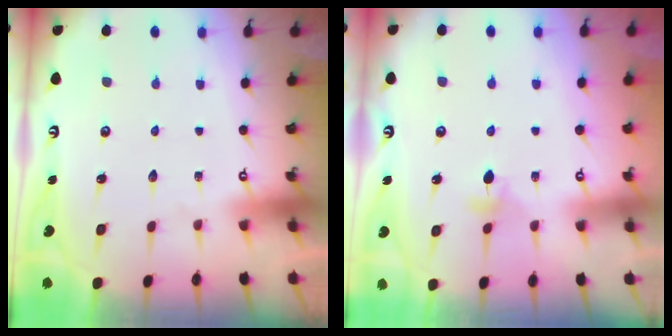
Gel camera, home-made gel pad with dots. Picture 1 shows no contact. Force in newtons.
{"total": 3.9, "press": 3.9, "slide": 0.7}